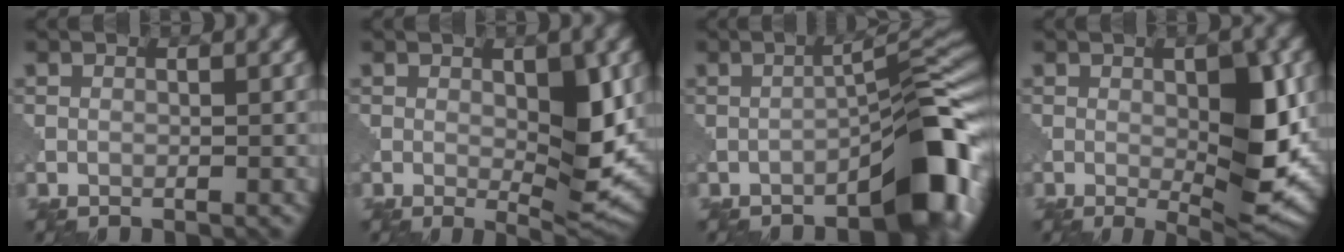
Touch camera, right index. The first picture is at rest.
{"total": 6.6, "force": [0.5, 2.0, 6.3], "torque": [-0.089, -0.009, 0.018]}
{"total": 7.5, "force": [-4.1, 1.5, 6.1], "torque": [-0.075, 0.018, -0.058]}
{"total": 8.6, "force": [-0.1, 2.3, 8.3], "torque": [-0.118, -0.008, 0.009]}